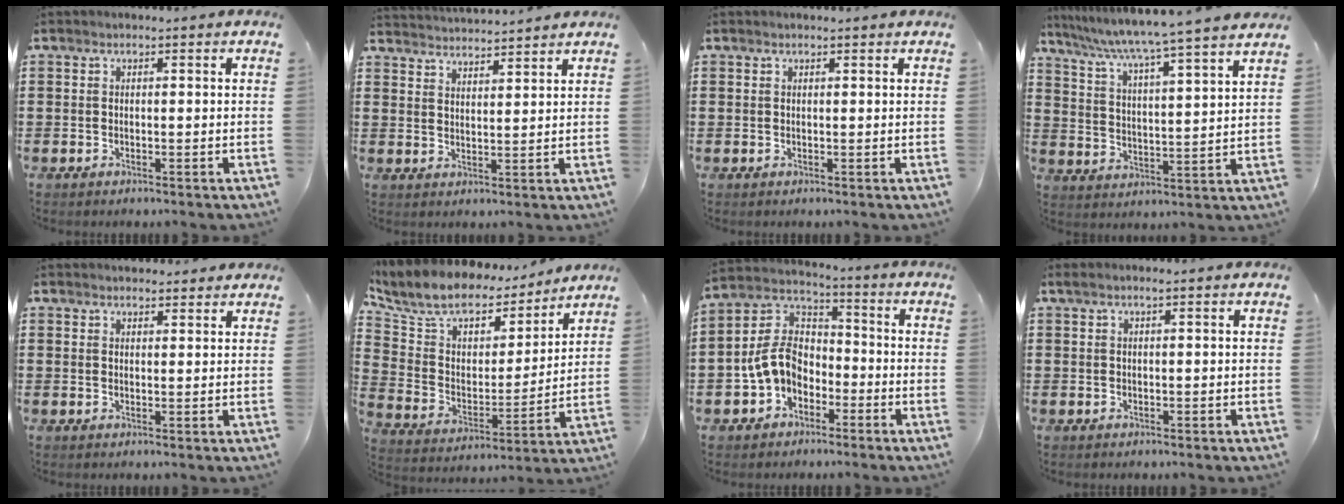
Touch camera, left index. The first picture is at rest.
{"total": 3.1, "force": [3.1, -0.5, -0.4], "torque": [-0.004, -0.017, 0.055]}
{"total": 0.5, "force": [0.4, 0.0, 0.3], "torque": [-0.006, -0.001, 0.009]}
{"total": 5.2, "force": [4.5, -1.3, 2.2], "torque": [-0.064, -0.043, 0.066]}
{"total": 2.3, "force": [2.2, 0.5, 0.1], "torque": [-0.007, 0.000, 0.043]}
{"total": 9.3, "force": [7.8, 4.2, 3.0], "torque": [-0.095, -0.048, 0.133]}
{"total": 8.0, "force": [-2.8, 5.8, 4.8], "torque": [-0.134, 0.001, -0.064]}
{"total": 0.8, "force": [0.3, 0.0, 0.8], "torque": [-0.013, -0.001, 0.007]}